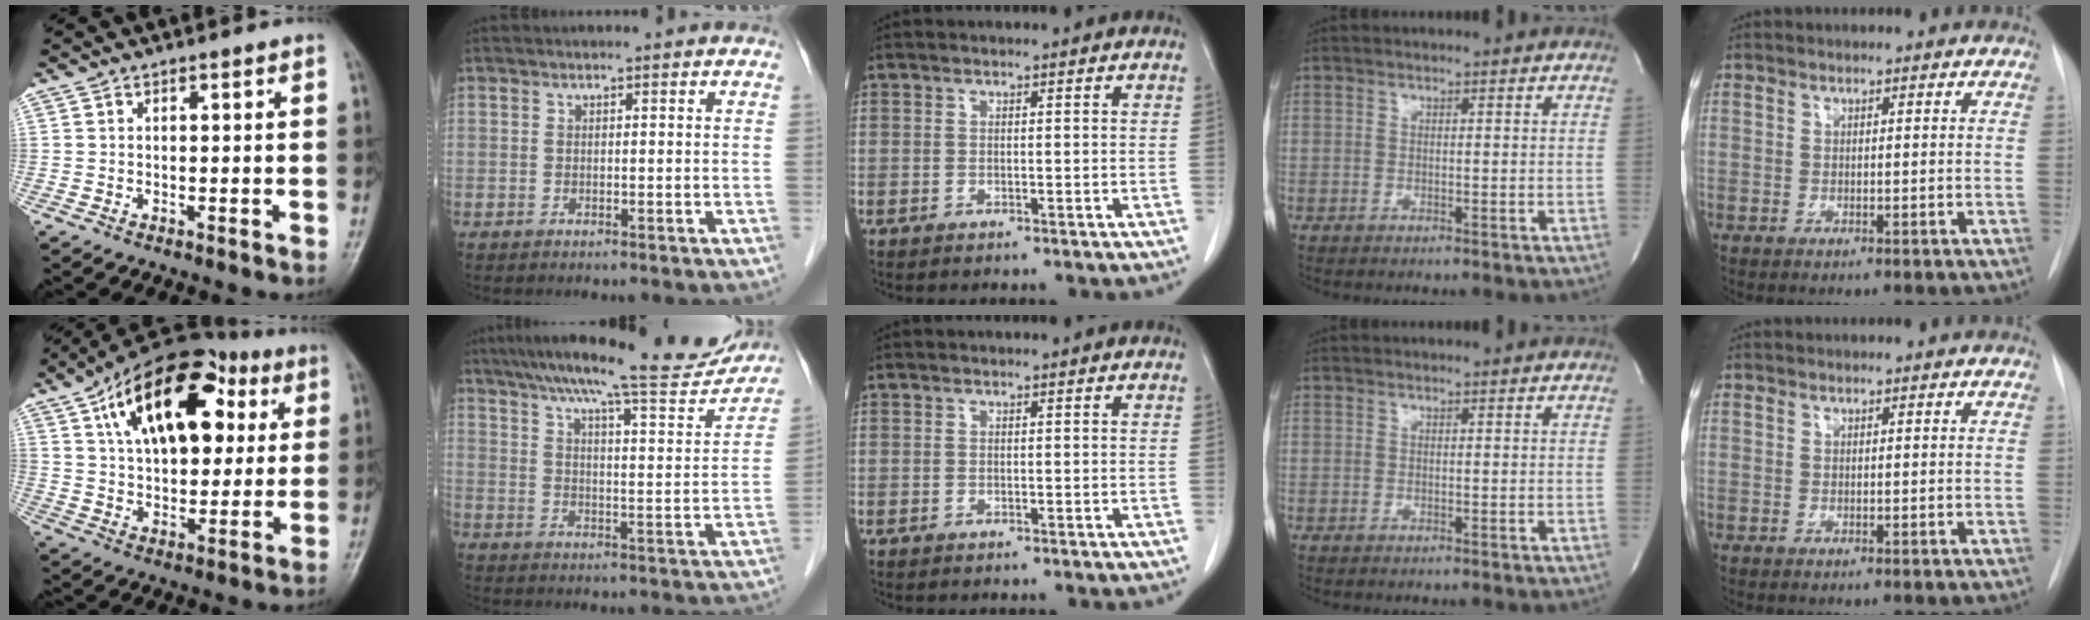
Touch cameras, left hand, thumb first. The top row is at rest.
{"thumb": {"total": 22.5, "force": [8.1, 12.5, 16.8], "torque": [-0.234, 0.003, 0.123]}, "index": {"total": 18.5, "force": [16.7, 1.6, 7.9], "torque": [-0.120, -0.013, 0.229]}}